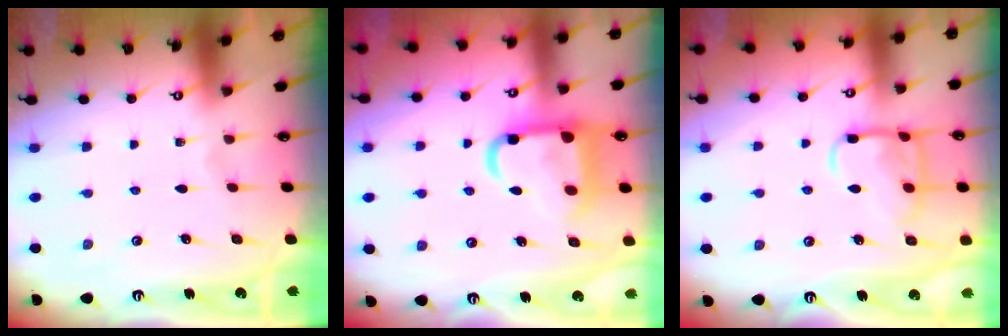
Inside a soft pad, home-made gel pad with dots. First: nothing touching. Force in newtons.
{"total": 13.0, "press": 12.9, "slide": 1.6}
{"total": 11.8, "press": 11.8, "slide": 1.0}